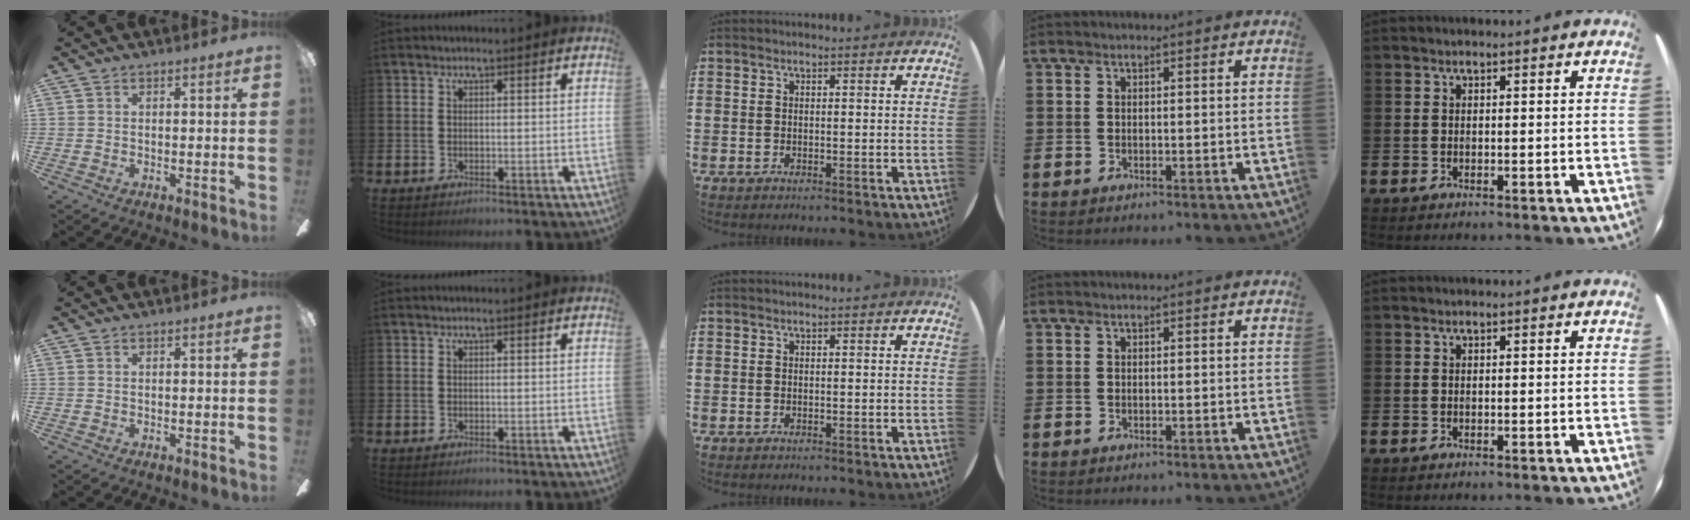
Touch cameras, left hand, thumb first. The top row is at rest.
{}